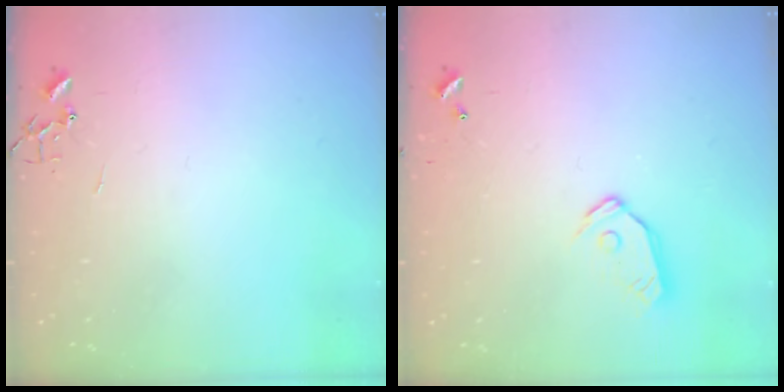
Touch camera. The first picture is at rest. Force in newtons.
{"total": 9.2, "press": 9.2, "slide": 1.0}